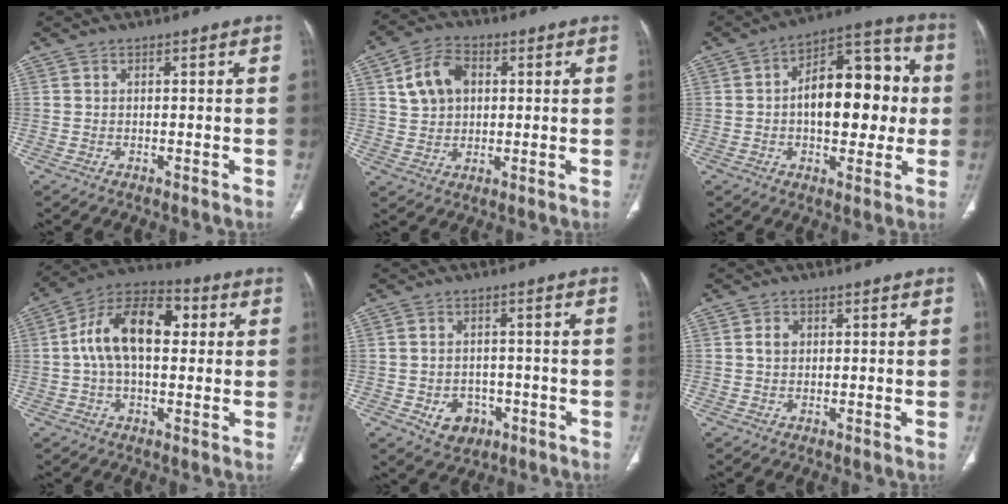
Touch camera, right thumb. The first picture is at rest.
{"total": 9.0, "force": [2.4, 6.6, 5.7], "torque": [-0.089, 0.006, 0.043]}
{"total": 18.2, "force": [0.4, 10.1, 15.1], "torque": [-0.180, 0.035, 0.003]}
{"total": 15.8, "force": [2.2, 9.1, 12.7], "torque": [-0.212, 0.034, 0.029]}
{"total": 6.2, "force": [-2.2, 4.9, 3.0], "torque": [-0.025, 0.017, -0.021]}
{"total": 2.3, "force": [0.4, 1.8, 1.3], "torque": [-0.019, 0.004, 0.008]}